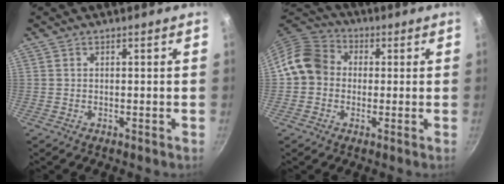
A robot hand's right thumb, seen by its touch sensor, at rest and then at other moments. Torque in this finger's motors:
{"motor_torque": [-0.53, 0.48, -0.12, 0.15, 0.24]}